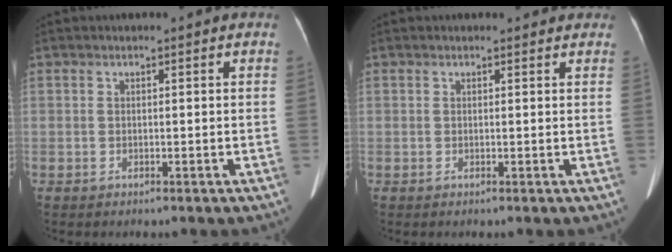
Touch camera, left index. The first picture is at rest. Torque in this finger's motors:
{"motor_torque": [0.26, -0.06, -0.02, 0.00]}